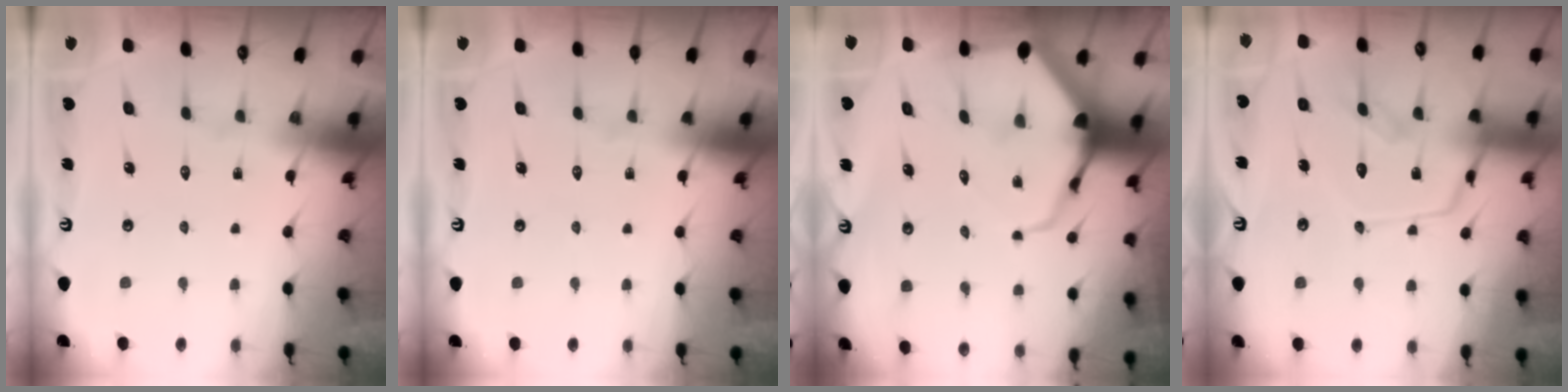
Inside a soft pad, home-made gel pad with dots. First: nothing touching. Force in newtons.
{"total": 0.0}
{"total": 8.8, "press": 8.7, "slide": 0.9}
{"total": 15.1, "press": 15.0, "slide": 1.3}